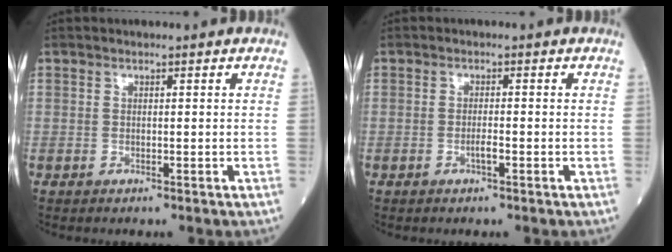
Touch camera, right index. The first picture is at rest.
{"total": 1.3, "force": [-0.7, 0.1, 1.0], "torque": [-0.021, 0.001, -0.015]}